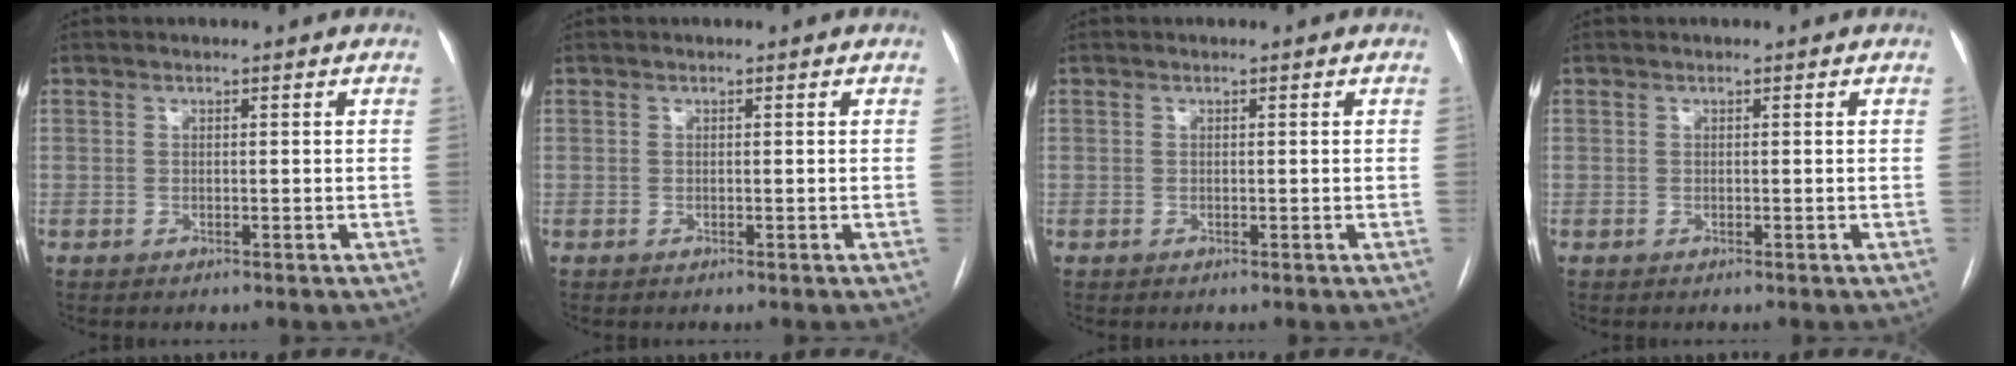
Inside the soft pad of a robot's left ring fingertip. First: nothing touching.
{"total": 0.0}
{"total": 0.0}
{"total": 0.0}